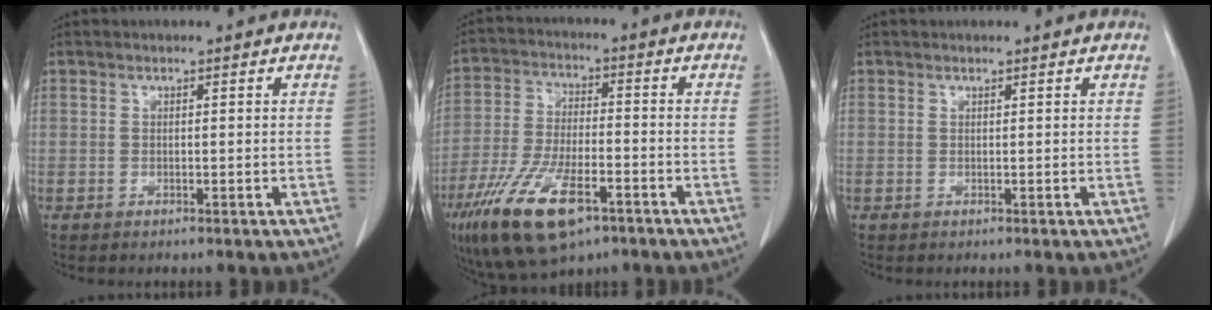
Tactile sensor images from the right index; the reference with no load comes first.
{"total": 15.2, "force": [-8.7, 5.1, 11.4], "torque": [-0.235, -0.022, -0.153]}
{"total": 0.0}